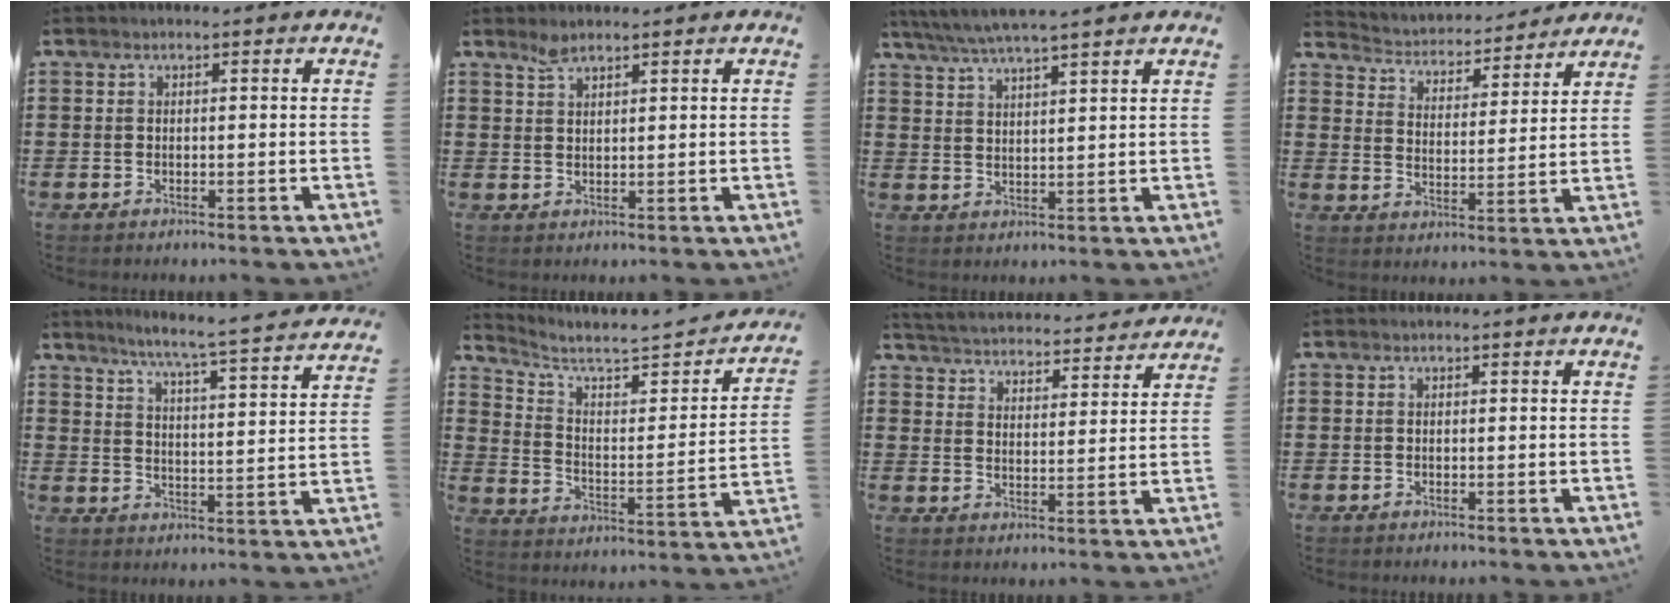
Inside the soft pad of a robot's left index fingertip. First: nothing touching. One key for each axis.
{"total": 2.0, "fx": 1.7, "fy": 0.4, "fz": 0.9, "tx": -0.023, "ty": 0.000, "tz": 0.032}
{"total": 4.5, "fx": 4.0, "fy": -0.2, "fz": 2.0, "tx": -0.050, "ty": -0.014, "tz": 0.071}
{"total": 3.4, "fx": 3.3, "fy": 0.5, "fz": -0.3, "tx": -0.018, "ty": -0.029, "tz": 0.051}
{"total": 6.0, "fx": 5.3, "fy": -1.3, "fz": 2.5, "tx": -0.070, "ty": -0.048, "tz": 0.082}
{"total": 4.3, "fx": 3.4, "fy": 0.9, "fz": 2.4, "tx": -0.071, "ty": -0.030, "tz": 0.047}
{"total": 4.0, "fx": 4.0, "fy": -0.1, "fz": -0.2, "tx": -0.019, "ty": -0.034, "tz": 0.065}
{"total": 0.0}